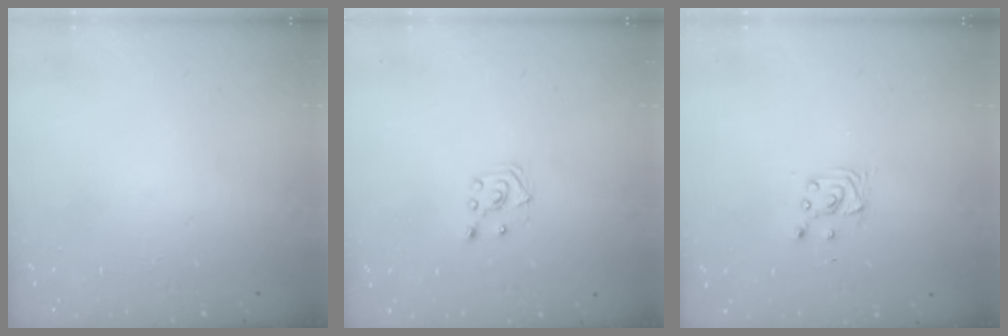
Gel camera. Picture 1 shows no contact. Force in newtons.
{"total": 3.8, "press": 3.8, "slide": 0.3}
{"total": 2.9, "press": 2.9, "slide": 0.4}